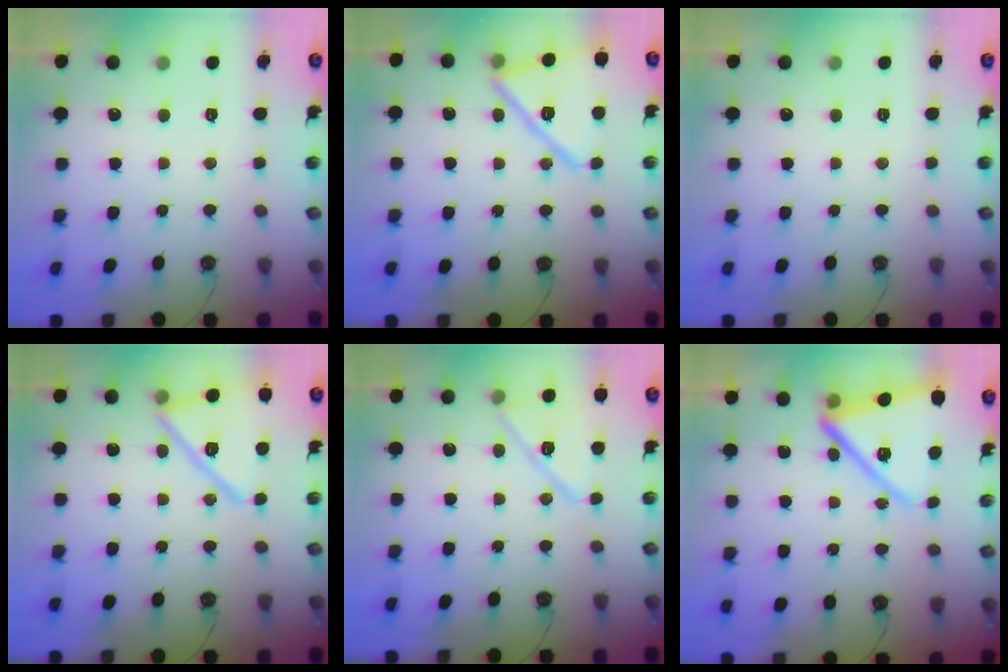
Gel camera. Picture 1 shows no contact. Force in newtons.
{"total": 17.2, "press": 17.2, "slide": 0.4}
{"total": 0.0}
{"total": 14.9, "press": 14.7, "slide": 2.5}
{"total": 13.4, "press": 13.2, "slide": 2.5}
{"total": 16.0, "press": 15.9, "slide": 1.3}